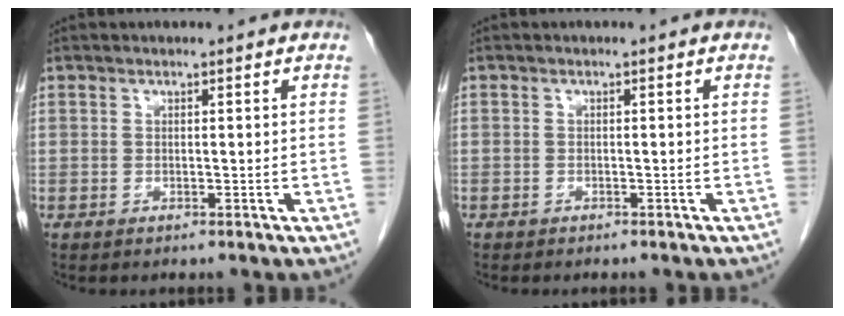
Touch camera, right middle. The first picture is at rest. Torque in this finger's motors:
{"motor_torque": [0.23, -0.24, -0.05, -0.17]}